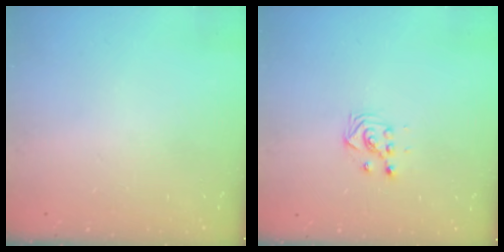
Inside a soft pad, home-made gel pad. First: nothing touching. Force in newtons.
{"total": 2.7, "press": 2.7, "slide": 0.3}